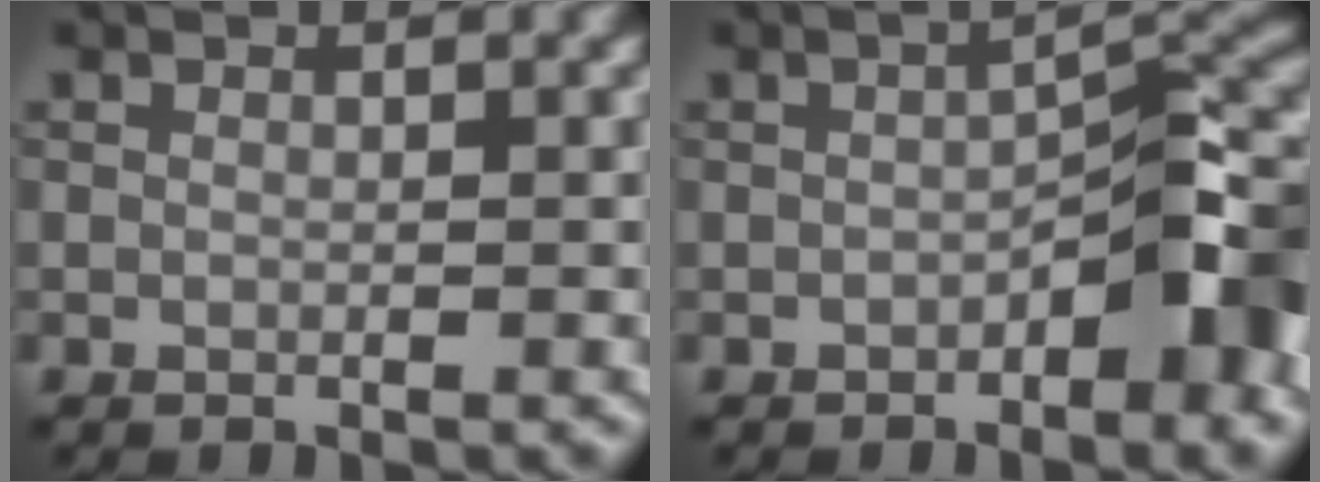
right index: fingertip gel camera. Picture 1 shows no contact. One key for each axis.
{"total": 6.8, "fx": -2.2, "fy": 2.3, "fz": 6.0, "tx": -0.067, "ty": 0.021, "tz": -0.039}